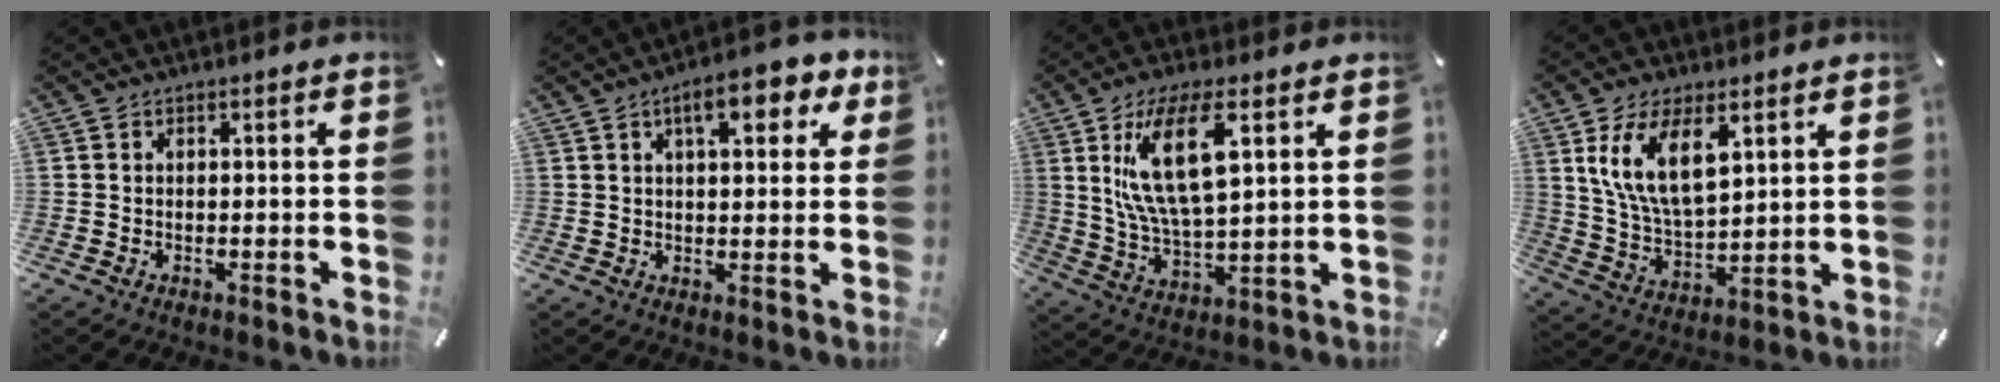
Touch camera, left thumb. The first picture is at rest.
{"total": 9.7, "force": [4.8, 3.8, 7.5], "torque": [-0.114, -0.005, 0.077]}
{"total": 15.3, "force": [6.6, 5.8, 12.5], "torque": [-0.263, -0.006, 0.110]}
{"total": 12.7, "force": [6.6, 6.2, 8.9], "torque": [-0.193, -0.017, 0.117]}